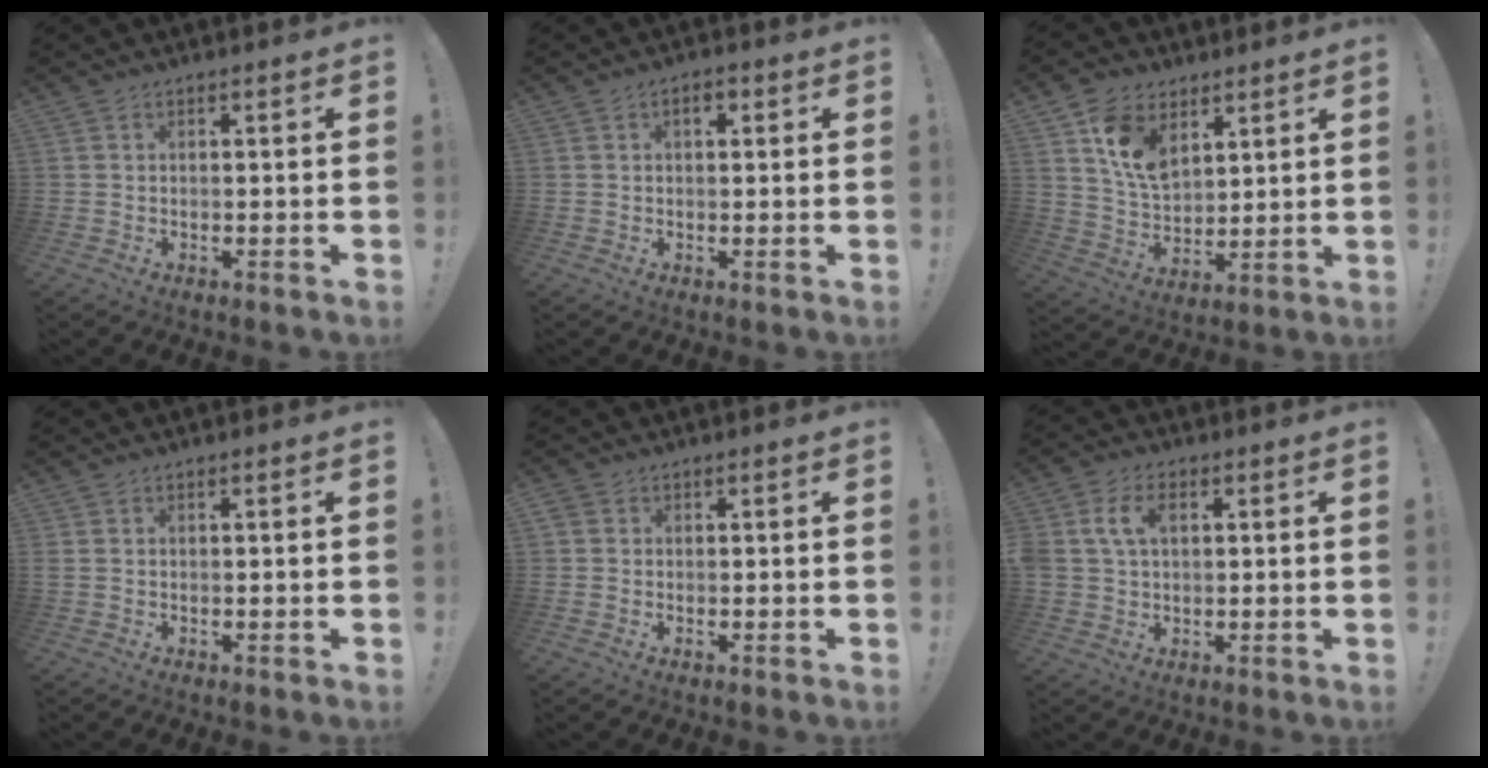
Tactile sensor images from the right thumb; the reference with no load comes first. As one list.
[{"total": 3.0, "force": [1.0, 1.5, 2.3], "torque": [-0.027, 0.000, 0.012]}, {"total": 12.3, "force": [6.5, 7.9, 6.8], "torque": [-0.118, -0.025, 0.129]}, {"total": 0.5, "force": [0.2, 0.2, 0.4], "torque": [-0.014, 0.003, 0.006]}, {"total": 1.3, "force": [0.3, 1.2, 0.4], "torque": [-0.006, 0.003, 0.005]}, {"total": 8.3, "force": [2.3, 5.8, 5.5], "torque": [-0.111, 0.009, 0.042]}]